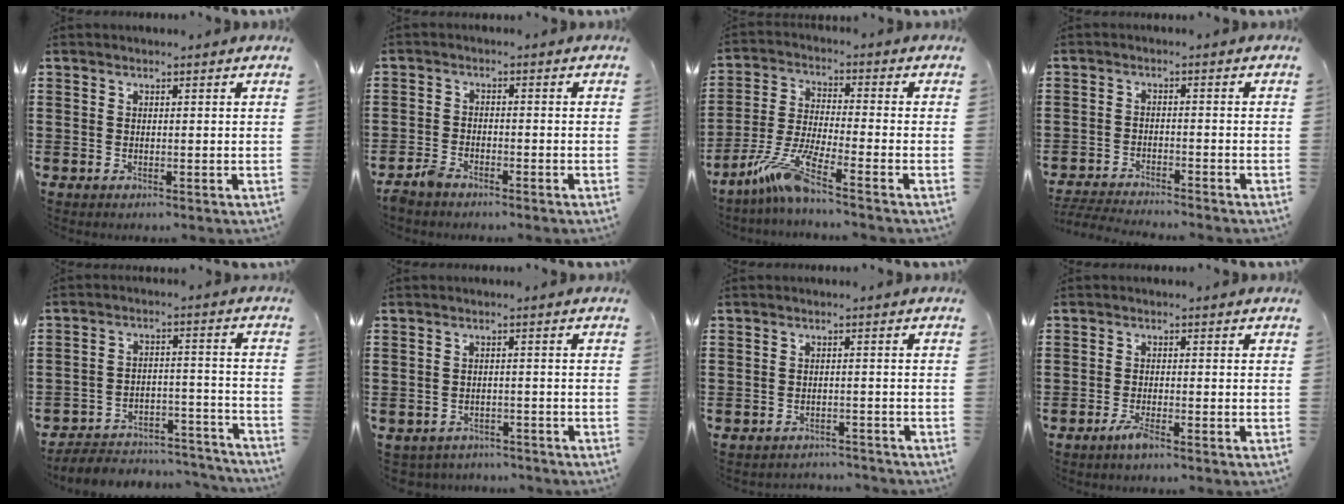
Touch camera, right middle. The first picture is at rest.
{"total": 2.7, "force": [-2.5, 0.6, 0.7], "torque": [-0.029, 0.001, -0.055]}
{"total": 8.4, "force": [-5.8, 0.3, 6.1], "torque": [-0.138, -0.019, -0.115]}
{"total": 3.4, "force": [-3.4, 0.1, 0.5], "torque": [-0.017, -0.002, -0.074]}
{"total": 5.3, "force": [-5.1, 1.3, 1.1], "torque": [-0.025, 0.009, -0.104]}
{"total": 2.0, "force": [-2.0, 0.4, -0.2], "torque": [-0.005, 0.000, -0.046]}
{"total": 2.1, "force": [-2.1, 0.3, -0.3], "torque": [-0.002, 0.001, -0.047]}
{"total": 2.3, "force": [-1.6, 0.2, 1.7], "torque": [-0.035, -0.004, -0.031]}